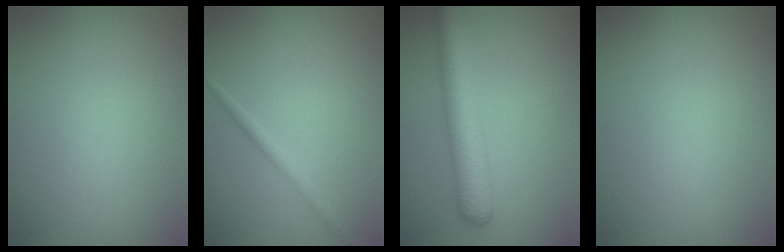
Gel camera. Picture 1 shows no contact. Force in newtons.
{"total": 1.4, "press": 1.4, "slide": 0.1}
{"total": 5.1, "press": 5.1, "slide": 0.1}
{"total": 0.0}